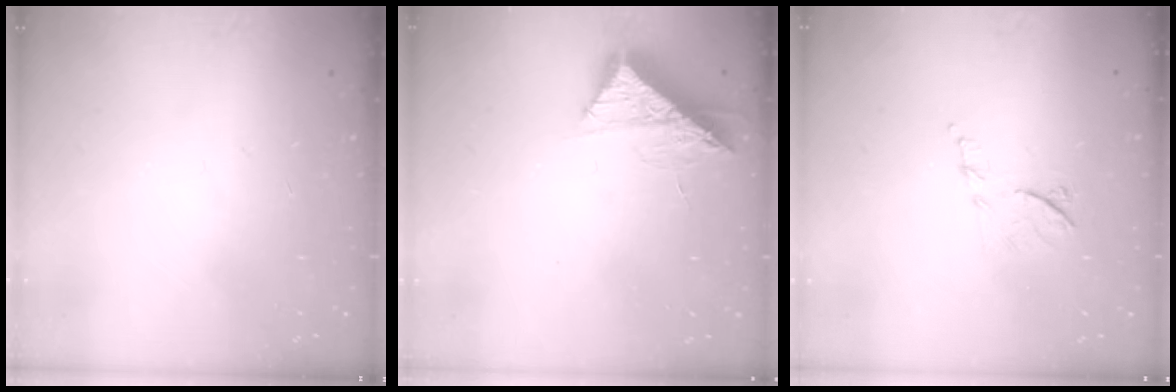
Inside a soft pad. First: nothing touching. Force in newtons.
{"total": 10.4, "press": 10.4, "slide": 0.7}
{"total": 7.4, "press": 7.4, "slide": 0.4}